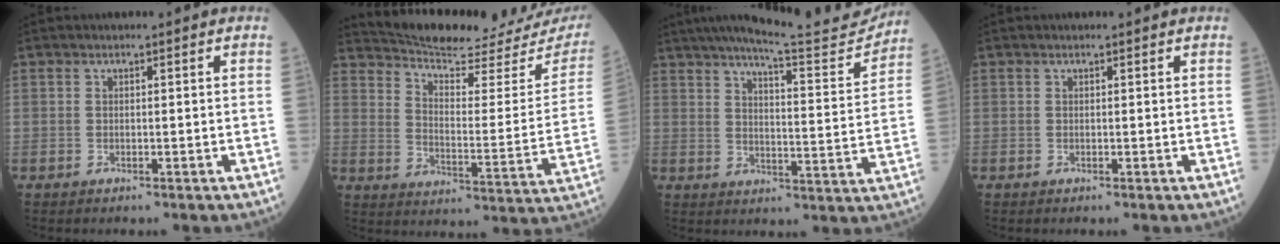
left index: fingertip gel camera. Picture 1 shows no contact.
{"total": 23.7, "force": [22.0, 2.5, 8.5], "torque": [-0.134, -0.076, 0.286]}
{"total": 18.5, "force": [17.1, 0.6, 6.8], "torque": [-0.104, -0.042, 0.225]}
{"total": 0.0}